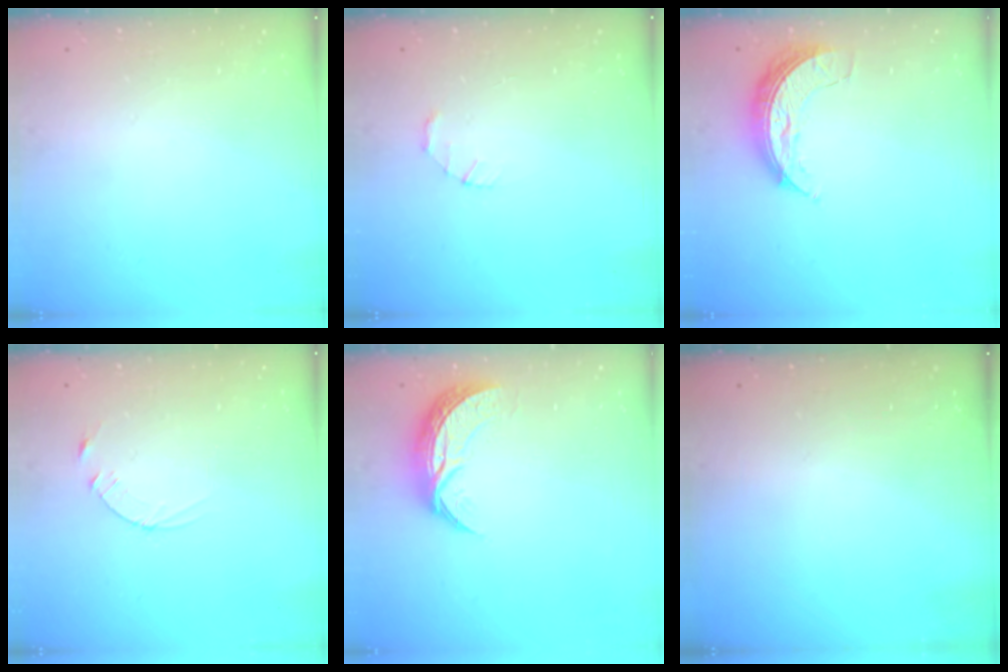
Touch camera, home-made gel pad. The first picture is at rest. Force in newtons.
{"total": 1.4, "press": 1.3, "slide": 0.3}
{"total": 7.2, "press": 7.2, "slide": 0.4}
{"total": 2.5, "press": 2.5, "slide": 0.3}
{"total": 10.1, "press": 10.1, "slide": 0.3}
{"total": 0.0}